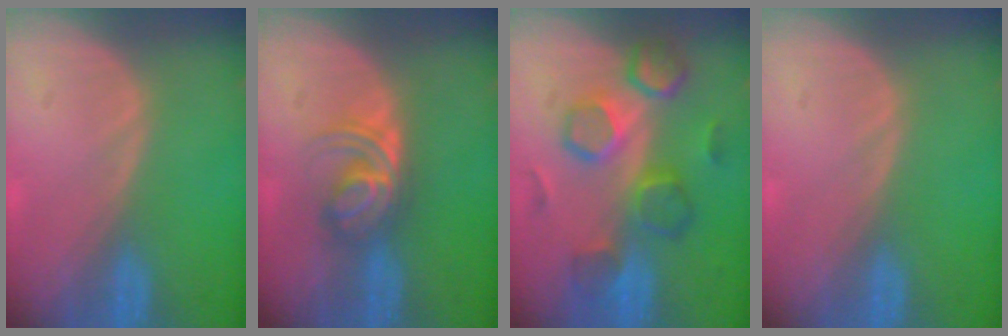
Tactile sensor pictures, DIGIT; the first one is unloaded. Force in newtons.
{"total": 5.9, "press": 5.2, "slide": 2.9}
{"total": 8.6, "press": 8.5, "slide": 1.5}
{"total": 0.0}